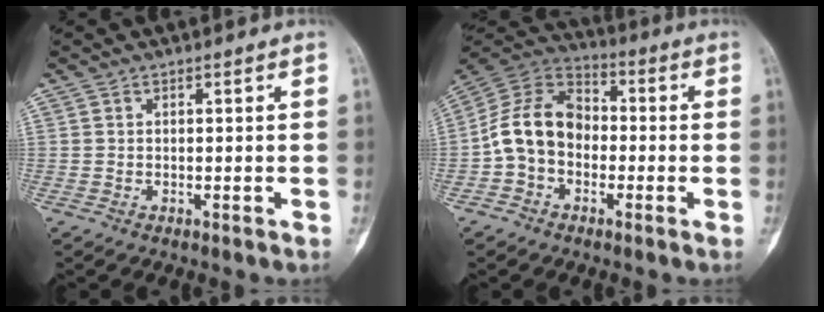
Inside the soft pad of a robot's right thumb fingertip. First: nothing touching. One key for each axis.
{"total": 12.9, "fx": -2.1, "fy": 9.6, "fz": 8.3, "tx": -0.140, "ty": 0.041, "tz": -0.052}